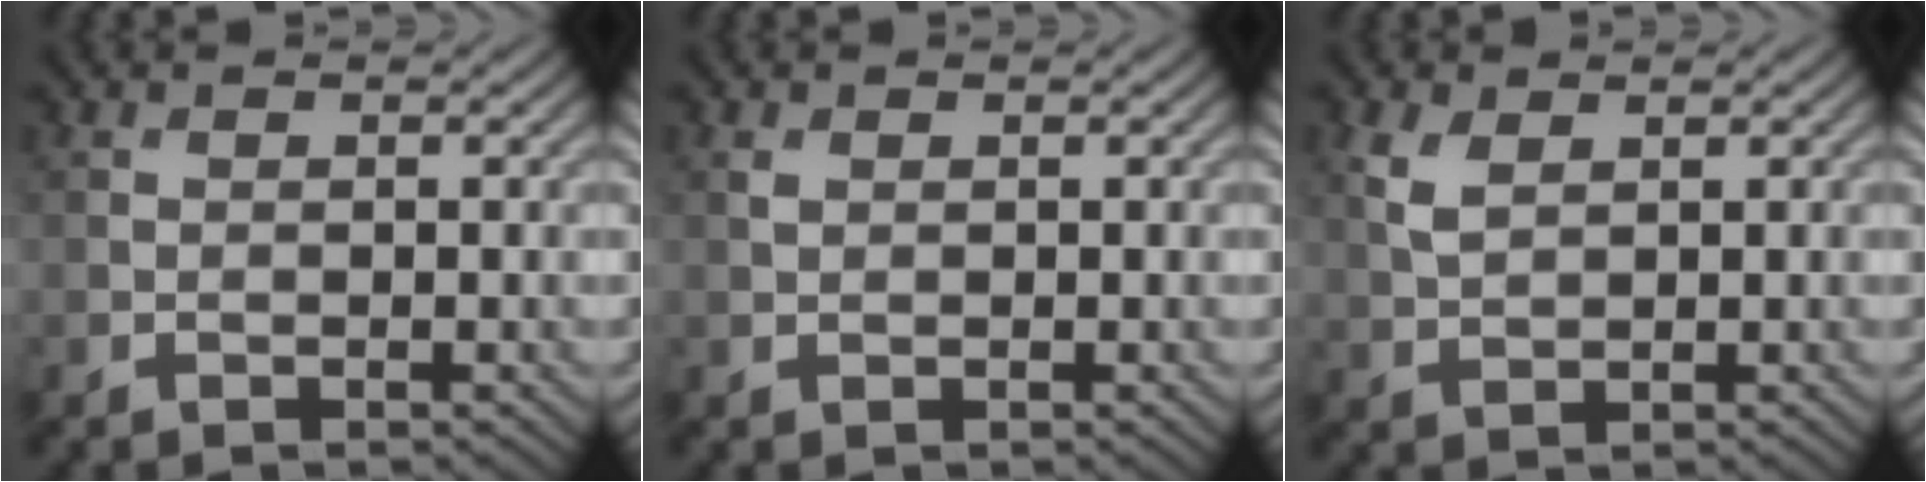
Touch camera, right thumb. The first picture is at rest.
{"total": 0.7, "force": [0.4, 0.4, 0.4], "torque": [-0.012, -0.001, 0.009]}
{"total": 3.0, "force": [1.4, 1.6, 2.1], "torque": [-0.061, 0.002, 0.031]}